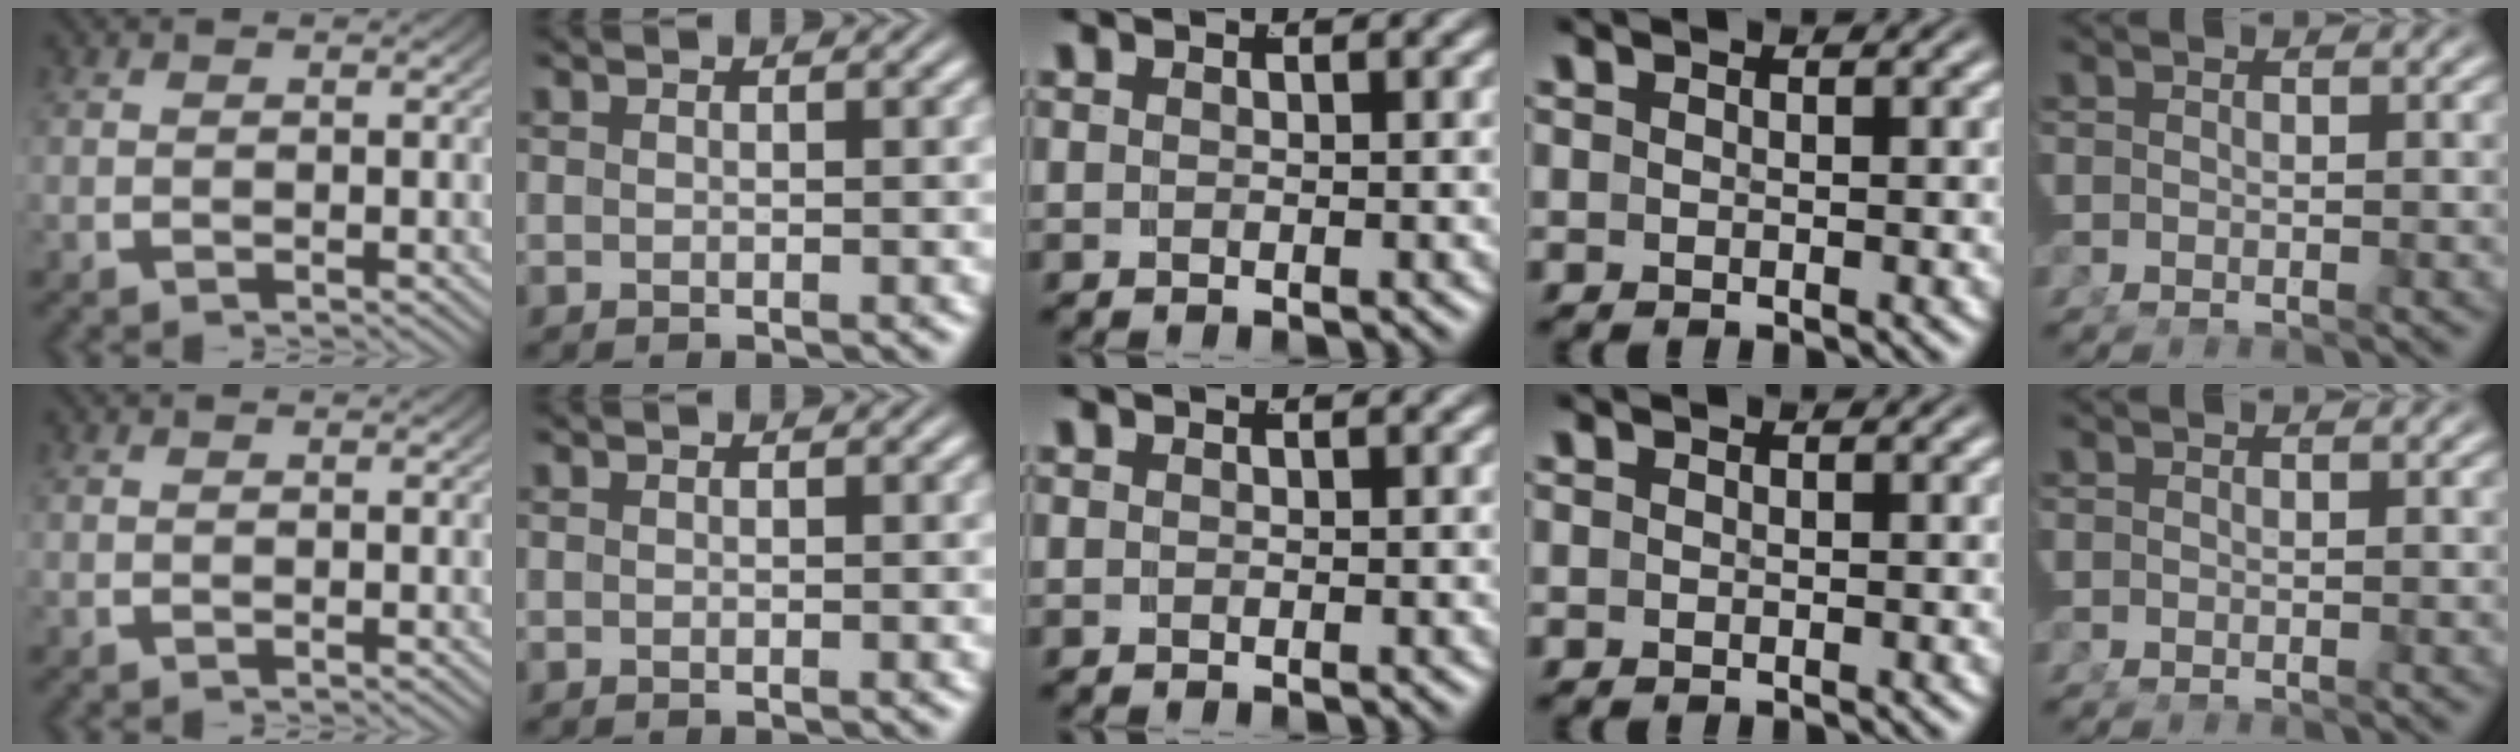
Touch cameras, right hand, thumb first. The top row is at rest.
{}